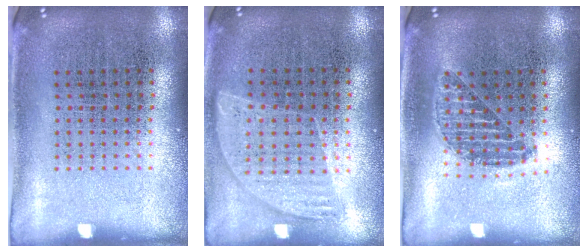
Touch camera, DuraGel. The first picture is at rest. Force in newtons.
{"total": 0.9, "press": 0.8, "slide": 0.3}
{"total": 1.1, "press": 1.0, "slide": 0.5}